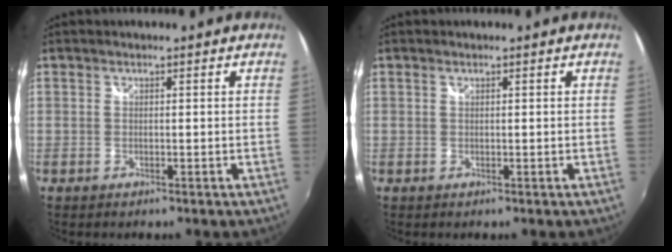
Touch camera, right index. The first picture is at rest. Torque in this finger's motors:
{"motor_torque": [0.47, 0.32, 0.03, 0.00]}